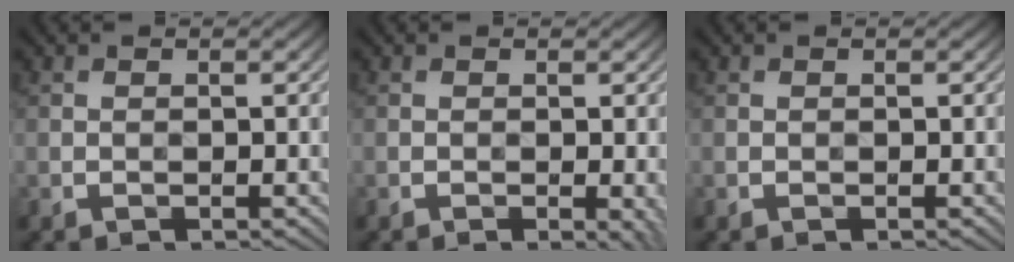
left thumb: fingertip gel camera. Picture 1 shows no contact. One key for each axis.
{"total": 1.7, "fx": -0.5, "fy": 0.3, "fz": 1.6, "tx": -0.022, "ty": -0.004, "tz": -0.008}
{"total": 0.0}